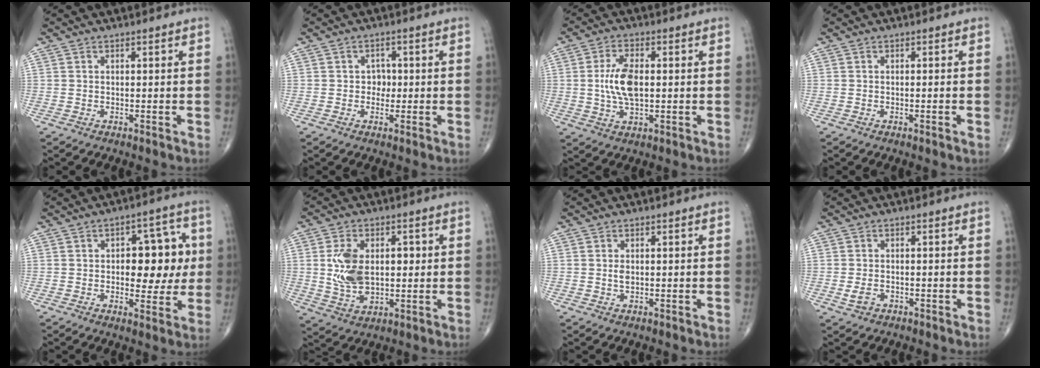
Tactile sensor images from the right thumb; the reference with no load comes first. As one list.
[{"total": 2.5, "force": [-0.1, 2.1, 1.3], "torque": [0.000, 0.007, -0.007]}, {"total": 7.9, "force": [0.3, 3.8, 6.9], "torque": [-0.139, 0.000, 0.005]}, {"total": 0.8, "force": [-0.2, -0.1, 0.7], "torque": [-0.013, 0.001, -0.002]}, {"total": 11.6, "force": [0.9, 6.6, 9.5], "torque": [-0.073, 0.013, 0.013]}, {"total": 11.1, "force": [1.0, 7.1, 8.5], "torque": [-0.142, 0.002, 0.029]}, {"total": 1.3, "force": [0.1, 0.8, 1.1], "torque": [-0.014, -0.001, 0.001]}, {"total": 2.2, "force": [-0.8, 1.5, 1.4], "torque": [-0.029, 0.004, -0.013]}]